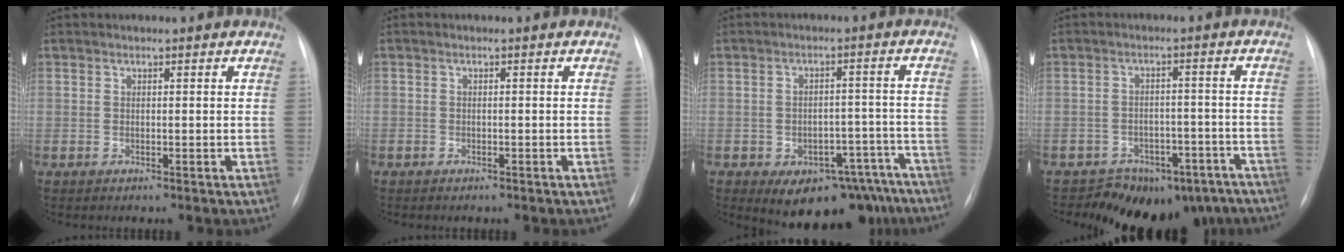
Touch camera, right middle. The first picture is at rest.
{"total": 0.6, "force": [-0.4, 0.5, 0.1], "torque": [-0.005, 0.003, -0.007]}
{"total": 13.3, "force": [-9.5, 7.4, 5.5], "torque": [-0.041, 0.038, -0.116]}
{"total": 11.6, "force": [-9.3, 6.4, 2.4], "torque": [-0.007, 0.034, -0.107]}